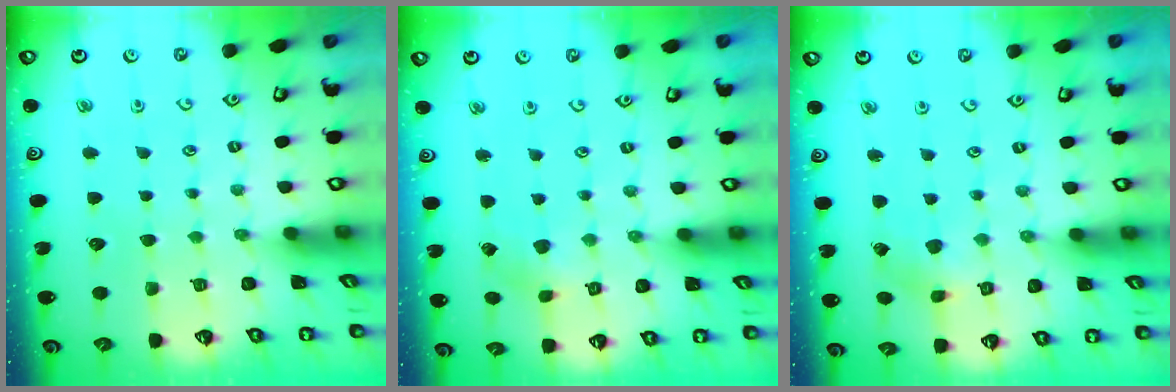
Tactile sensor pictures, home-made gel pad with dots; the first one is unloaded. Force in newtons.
{"total": 2.6, "press": 2.6, "slide": 0.3}
{"total": 1.7, "press": 1.7, "slide": 0.2}